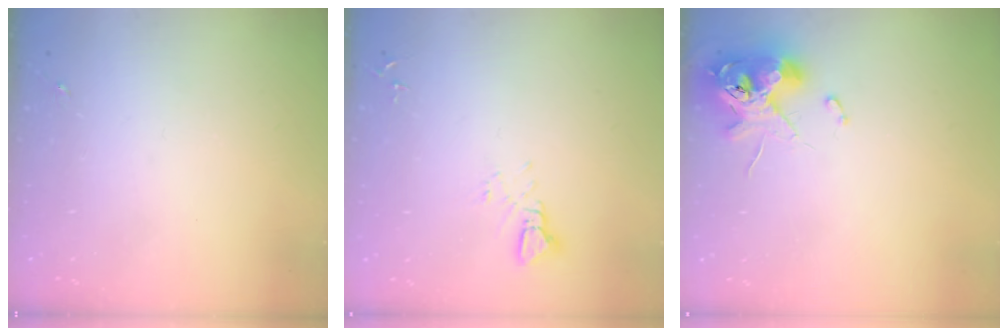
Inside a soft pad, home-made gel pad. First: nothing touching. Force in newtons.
{"total": 3.1, "press": 3.1, "slide": 0.1}
{"total": 11.9, "press": 11.7, "slide": 2.1}